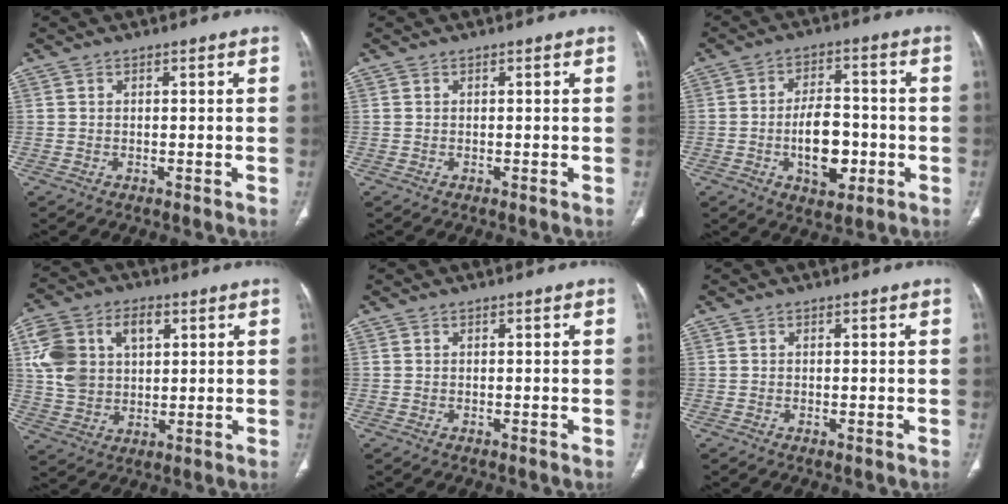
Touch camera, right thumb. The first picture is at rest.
{"total": 0.0}
{"total": 10.7, "force": [-2.6, 6.0, 8.5], "torque": [-0.112, 0.017, -0.036]}
{"total": 13.9, "force": [4.0, 9.8, 9.0], "torque": [-0.154, 0.009, 0.077]}
{"total": 0.0}
{"total": 0.0}